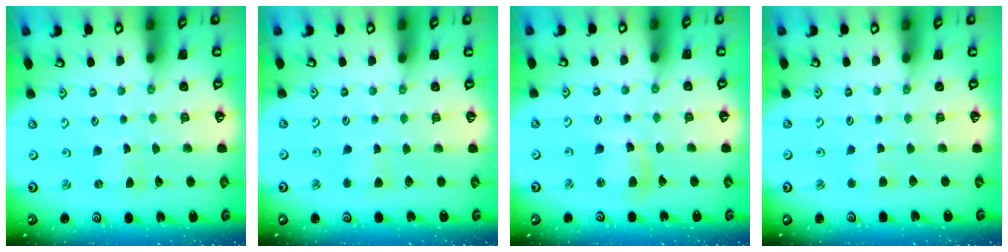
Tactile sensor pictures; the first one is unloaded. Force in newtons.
{"total": 3.5, "press": 3.4, "slide": 0.4}
{"total": 8.0, "press": 7.9, "slide": 1.1}
{"total": 2.9, "press": 2.8, "slide": 0.4}